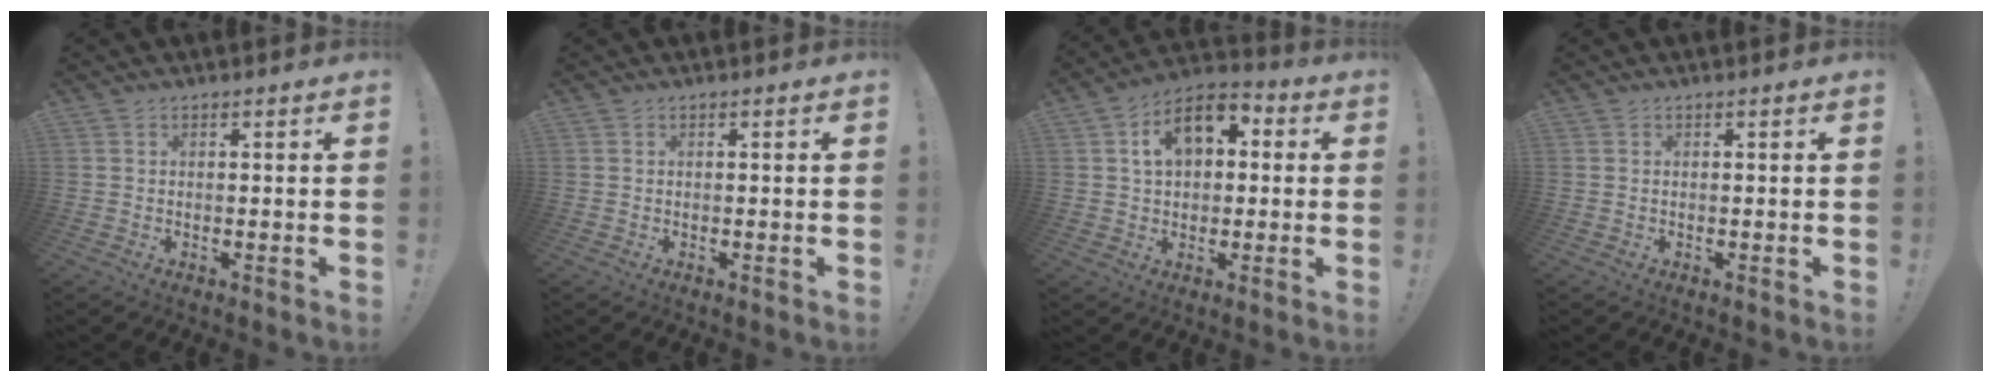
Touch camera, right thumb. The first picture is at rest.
{"total": 0.0}
{"total": 11.3, "force": [3.8, 7.5, 7.6], "torque": [-0.117, 0.002, 0.070]}
{"total": 0.0}